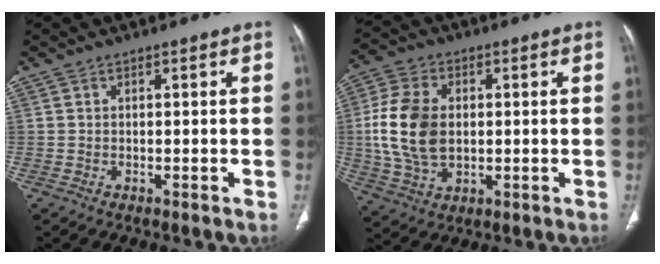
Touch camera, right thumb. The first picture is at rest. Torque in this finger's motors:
{"motor_torque": [1.68, 1.54, 1.22, -1.17, 0.36]}